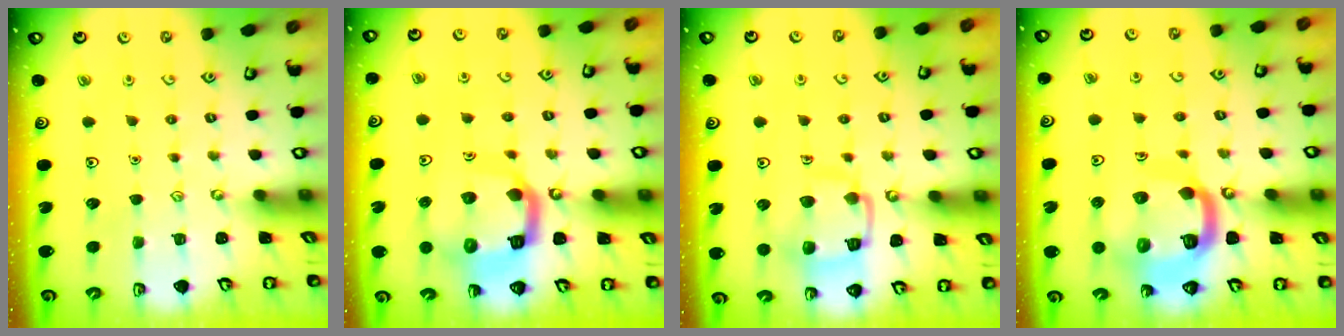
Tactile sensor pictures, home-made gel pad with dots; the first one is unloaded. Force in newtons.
{"total": 14.3, "press": 14.2, "slide": 1.8}
{"total": 12.2, "press": 12.2, "slide": 1.3}
{"total": 15.6, "press": 15.5, "slide": 1.7}